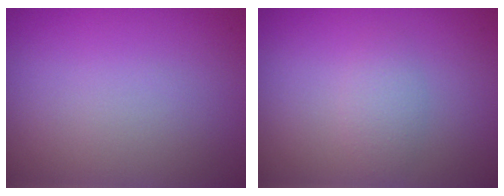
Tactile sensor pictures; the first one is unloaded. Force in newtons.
{"total": 1.7, "press": 1.7, "slide": 0.0}